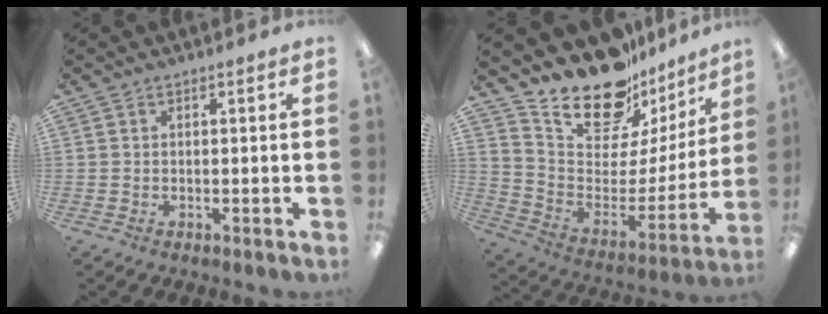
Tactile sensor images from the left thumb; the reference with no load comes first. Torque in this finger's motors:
{"motor_torque": [0.21, 0.14, 0.90, -1.87, 0.02]}